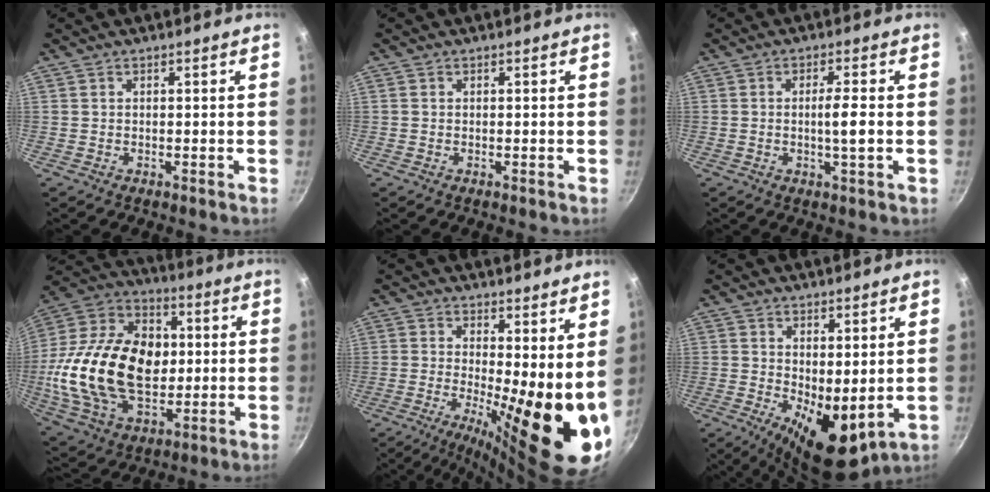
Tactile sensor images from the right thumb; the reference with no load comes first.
{"total": 0.0}
{"total": 4.5, "force": [-0.4, 0.3, 4.4], "torque": [-0.080, 0.002, -0.008]}
{"total": 28.5, "force": [0.2, 18.8, 21.5], "torque": [-0.377, 0.019, 0.003]}
{"total": 16.6, "force": [-0.1, 5.1, 15.8], "torque": [-0.205, -0.030, 0.002]}
{"total": 10.5, "force": [0.1, 4.9, 9.3], "torque": [-0.117, -0.024, 0.016]}